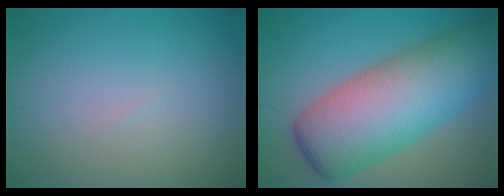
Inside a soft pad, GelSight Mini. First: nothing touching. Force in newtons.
{"total": 12.0, "press": 12.0, "slide": 0.3}